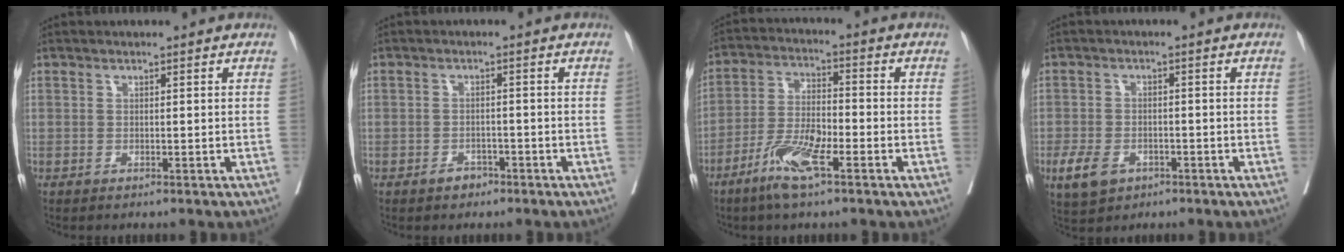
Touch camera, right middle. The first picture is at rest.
{"total": 2.0, "force": [-1.5, 1.2, 0.6], "torque": [-0.012, 0.004, -0.019]}
{"total": 8.5, "force": [-4.7, 1.4, 7.0], "torque": [-0.143, -0.011, -0.092]}
{"total": 5.3, "force": [-2.8, 3.7, 2.7], "torque": [-0.053, -0.001, -0.041]}